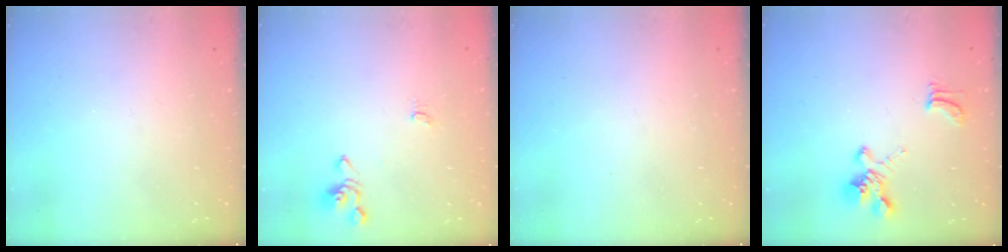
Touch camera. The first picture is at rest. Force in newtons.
{"total": 0.6, "press": 0.4, "slide": 0.4}
{"total": 0.0}
{"total": 2.0, "press": 1.6, "slide": 1.2}